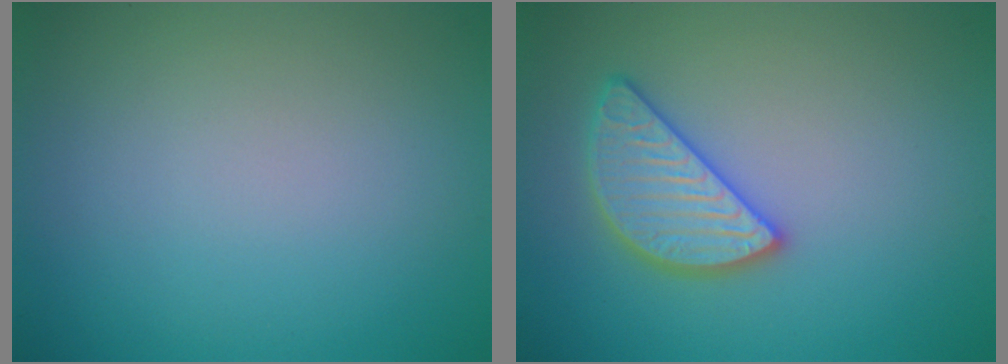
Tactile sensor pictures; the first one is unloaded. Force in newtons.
{"total": 3.8, "press": 3.7, "slide": 0.7}